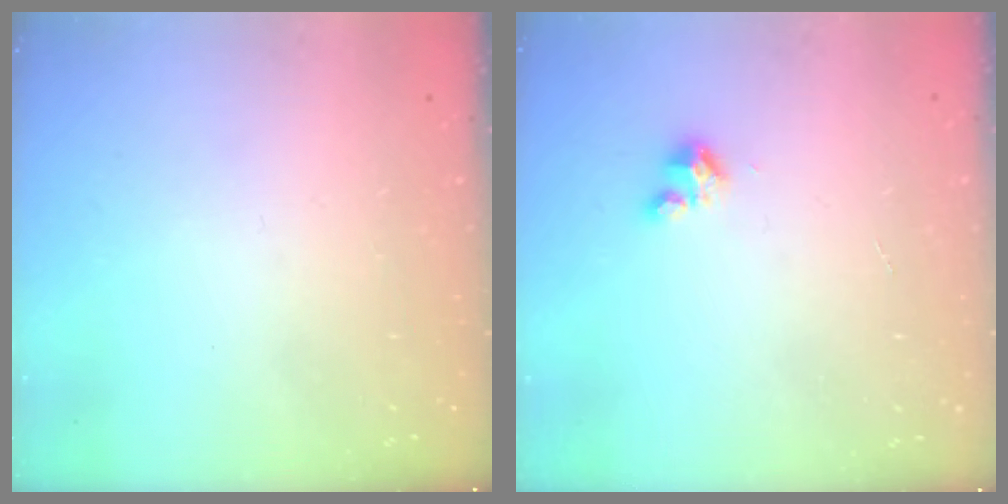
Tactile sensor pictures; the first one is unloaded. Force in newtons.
{"total": 3.1, "press": 3.1, "slide": 0.3}